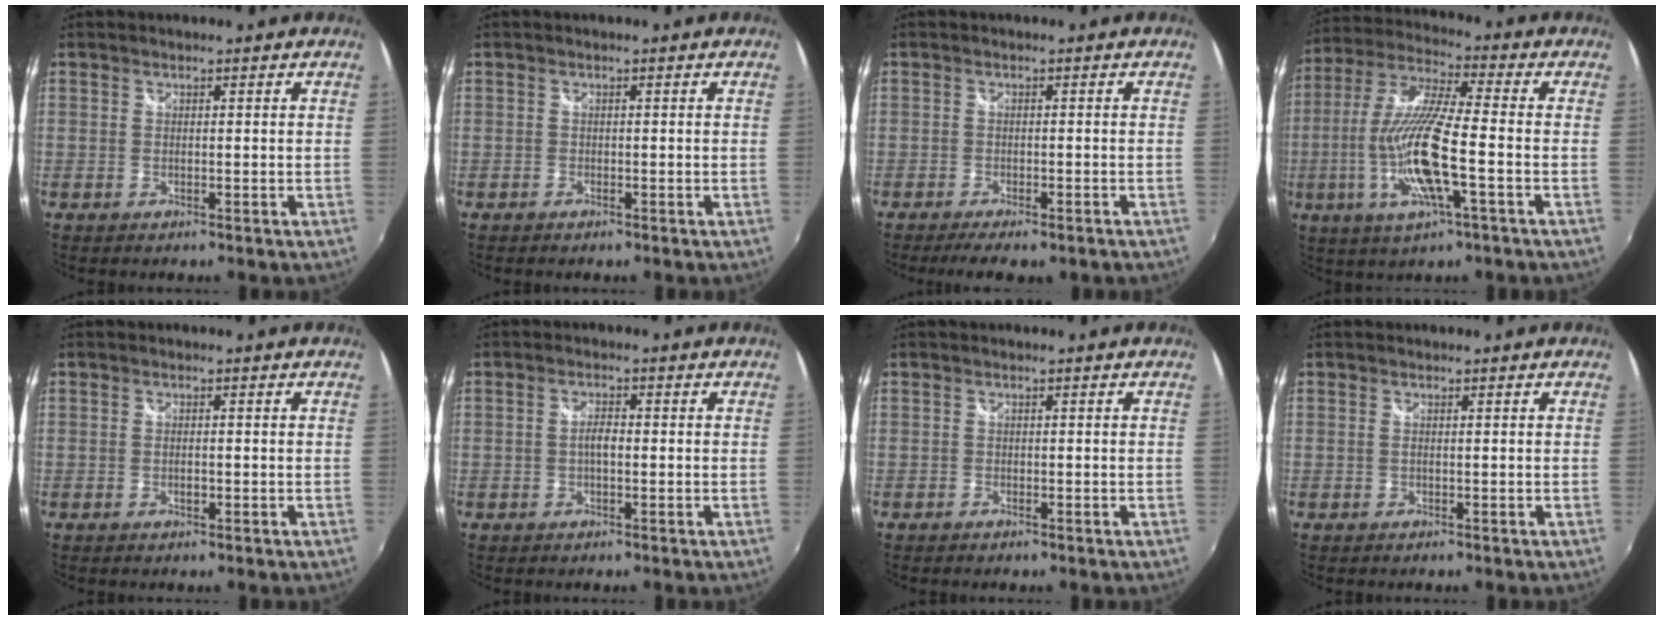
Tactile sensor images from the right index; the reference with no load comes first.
{"total": 1.0, "force": [-0.8, 0.5, 0.3], "torque": [-0.007, -0.002, -0.014]}
{"total": 6.0, "force": [-4.7, 1.7, 3.4], "torque": [-0.081, -0.019, -0.072]}
{"total": 15.9, "force": [-4.0, 2.4, 15.2], "torque": [-0.308, -0.012, -0.077]}
{"total": 1.3, "force": [-0.4, 0.6, 1.1], "torque": [-0.020, 0.000, -0.007]}
{"total": 2.2, "force": [-0.4, 0.8, 2.0], "torque": [-0.038, 0.004, -0.009]}
{"total": 0.9, "force": [-0.7, 0.5, 0.2], "torque": [-0.006, -0.002, -0.013]}
{"total": 0.6, "force": [-0.2, -0.1, 0.6], "torque": [-0.010, 0.001, -0.004]}